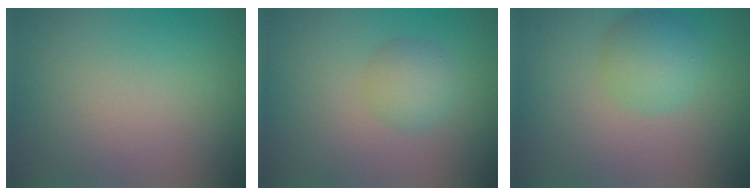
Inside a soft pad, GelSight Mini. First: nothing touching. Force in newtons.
{"total": 2.7, "press": 2.7, "slide": 0.1}
{"total": 3.6, "press": 3.6, "slide": 0.2}